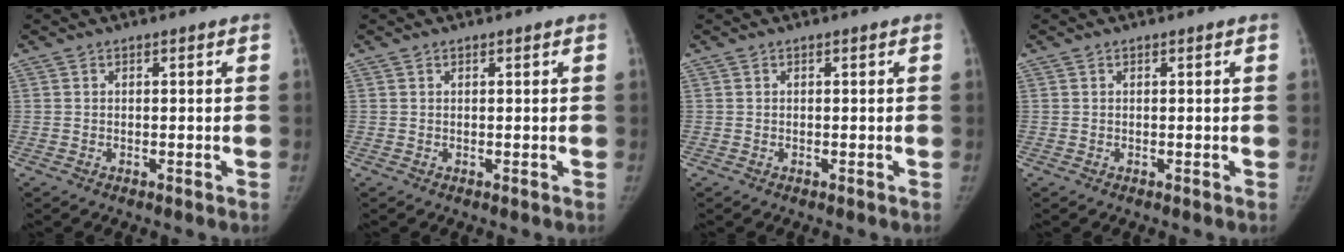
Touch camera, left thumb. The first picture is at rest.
{"total": 0.0}
{"total": 0.0}
{"total": 0.0}